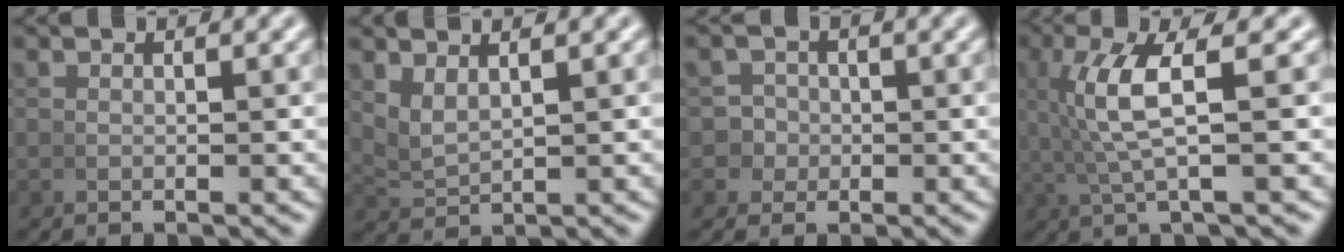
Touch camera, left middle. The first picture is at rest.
{"total": 2.8, "force": [1.9, 1.4, 1.7], "torque": [-0.040, -0.004, 0.046]}
{"total": 2.9, "force": [-0.6, 2.7, 0.8], "torque": [-0.019, -0.010, -0.009]}
{"total": 4.9, "force": [1.0, 0.8, 4.8], "torque": [-0.093, 0.013, 0.018]}